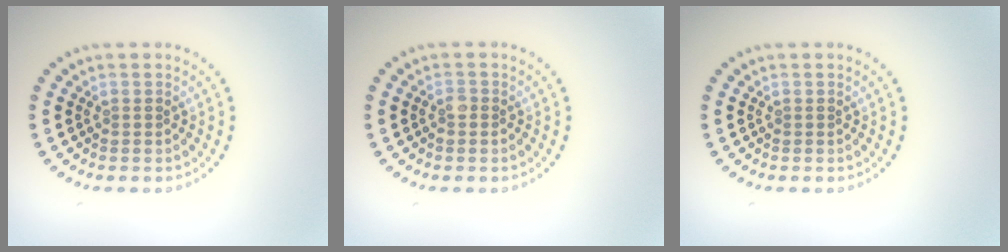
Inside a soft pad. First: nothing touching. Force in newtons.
{"total": 0.6, "press": 0.5, "slide": 0.3}
{"total": 0.0}